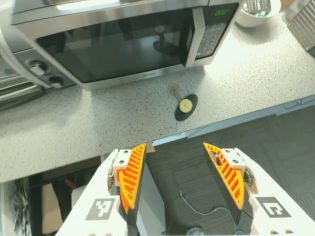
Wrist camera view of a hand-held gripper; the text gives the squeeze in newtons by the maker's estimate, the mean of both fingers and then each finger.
{"total": 0.0}